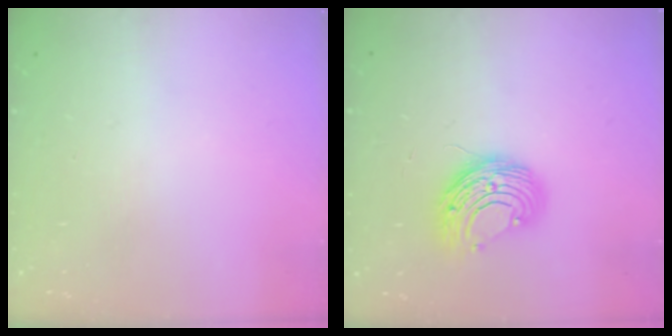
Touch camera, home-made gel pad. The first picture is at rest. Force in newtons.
{"total": 9.1, "press": 9.1, "slide": 0.5}